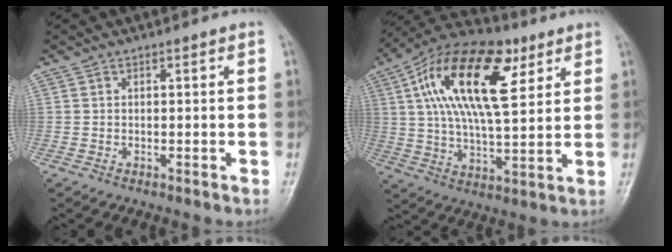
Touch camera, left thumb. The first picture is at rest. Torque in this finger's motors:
{"motor_torque": [0.44, 0.88, 2.02, -0.77, 0.62]}